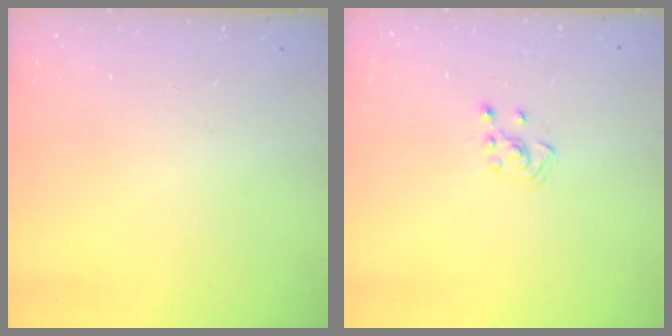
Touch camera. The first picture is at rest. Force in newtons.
{"total": 3.4, "press": 3.4, "slide": 0.6}